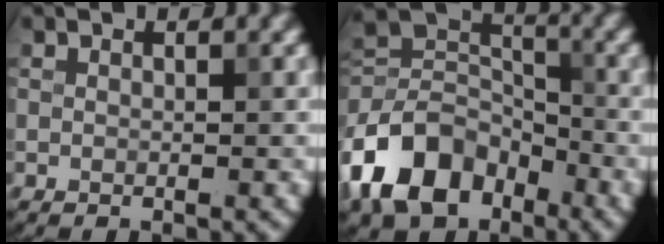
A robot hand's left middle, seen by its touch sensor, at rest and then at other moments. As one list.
[{"total": 10.0, "force": [-5.0, 6.7, 5.4], "torque": [-0.100, 0.009, -0.115]}]